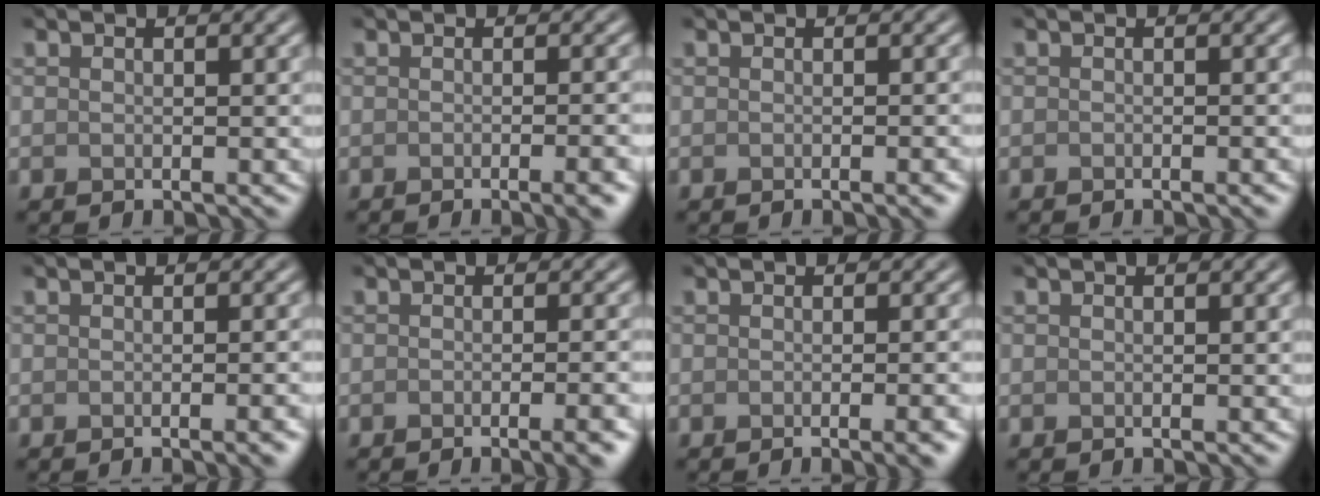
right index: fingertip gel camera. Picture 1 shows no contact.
{"total": 3.9, "force": [-1.6, 1.2, 3.3], "torque": [-0.018, 0.002, -0.018]}
{"total": 2.0, "force": [-0.7, 0.6, 1.8], "torque": [-0.009, 0.001, -0.007]}
{"total": 0.7, "force": [-0.6, 0.1, 0.4], "torque": [-0.004, -0.001, -0.008]}
{"total": 2.8, "force": [-0.9, 0.9, 2.5], "torque": [-0.014, 0.000, -0.011]}
{"total": 4.2, "force": [-2.0, 1.2, 3.4], "torque": [-0.023, 0.003, -0.023]}
{"total": 3.9, "force": [-1.2, 1.3, 3.5], "torque": [-0.019, -0.002, -0.012]}
{"total": 0.0}